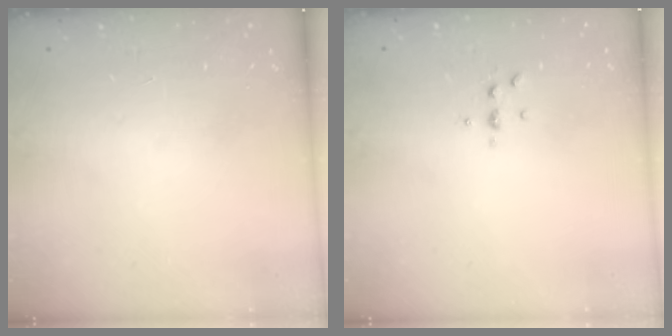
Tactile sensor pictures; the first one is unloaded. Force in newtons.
{"total": 3.8, "press": 3.7, "slide": 0.5}